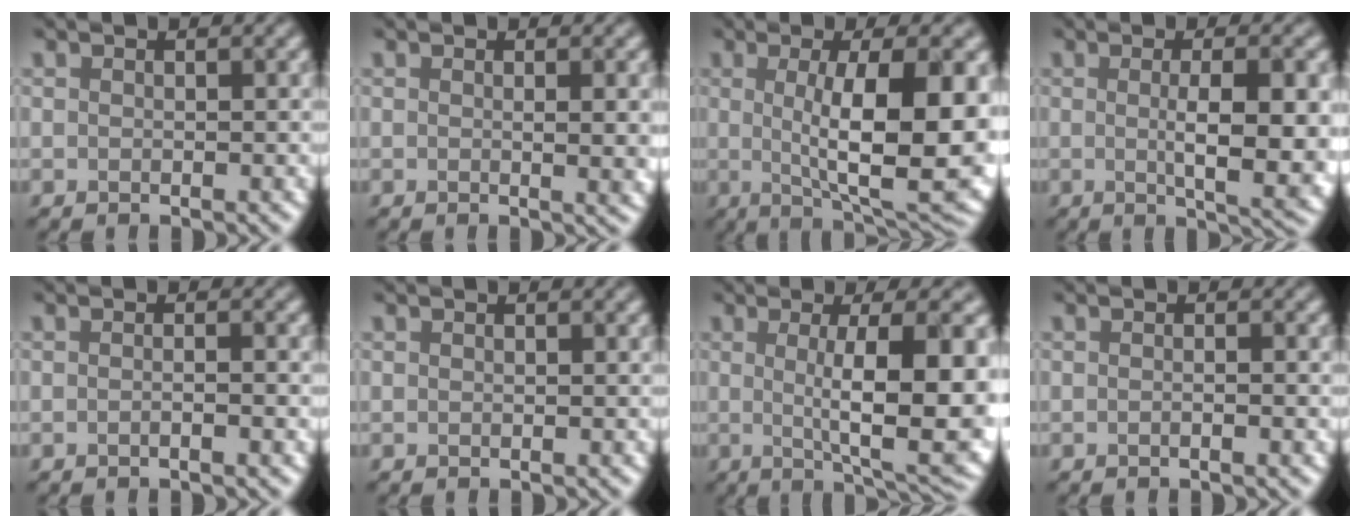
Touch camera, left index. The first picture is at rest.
{"total": 2.6, "force": [0.0, 0.6, 2.6], "torque": [-0.027, 0.005, 0.013]}
{"total": 11.3, "force": [-0.3, 2.9, 11.0], "torque": [-0.156, -0.004, 0.012]}
{"total": 7.3, "force": [-0.7, 1.7, 7.0], "torque": [-0.099, -0.002, 0.008]}
{"total": 1.3, "force": [-0.7, 0.3, 1.1], "torque": [-0.001, -0.005, -0.012]}
{"total": 0.0}
{"total": 11.2, "force": [-0.3, 2.5, 10.9], "torque": [-0.146, 0.000, 0.015]}
{"total": 1.0, "force": [-0.6, 0.3, 0.8], "torque": [0.003, -0.004, -0.011]}